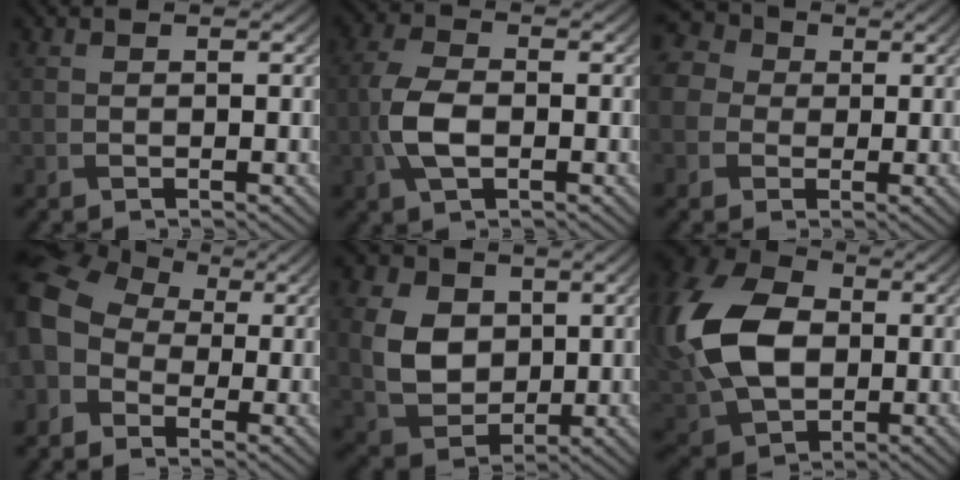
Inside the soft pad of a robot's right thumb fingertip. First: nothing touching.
{"total": 5.5, "force": [-1.2, 2.9, 4.5], "torque": [-0.111, 0.000, -0.030]}
{"total": 8.1, "force": [1.5, 7.1, 3.6], "torque": [-0.125, 0.026, 0.001]}
{"total": 11.3, "force": [-1.4, 9.3, 6.2], "torque": [-0.178, -0.019, -0.043]}
{"total": 8.5, "force": [1.3, 6.6, 5.1], "torque": [-0.132, -0.003, 0.022]}
{"total": 15.4, "force": [0.4, 10.8, 11.0], "torque": [-0.283, 0.008, 0.003]}